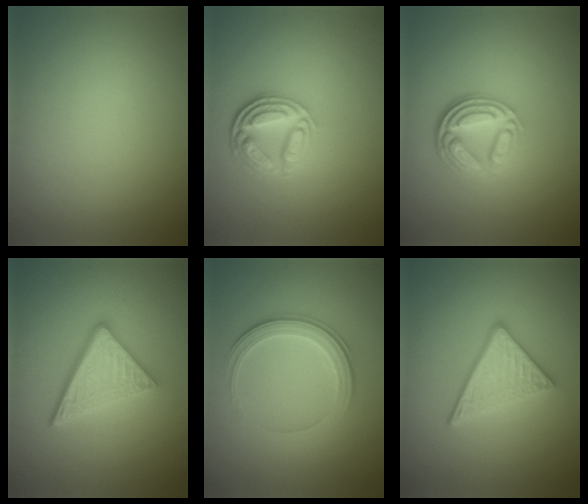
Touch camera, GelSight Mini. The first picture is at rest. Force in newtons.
{"total": 4.7, "press": 3.6, "slide": 3.1}
{"total": 5.3, "press": 3.7, "slide": 3.8}
{"total": 4.8, "press": 3.4, "slide": 3.3}
{"total": 3.3, "press": 2.9, "slide": 1.6}
{"total": 3.9, "press": 3.1, "slide": 2.4}